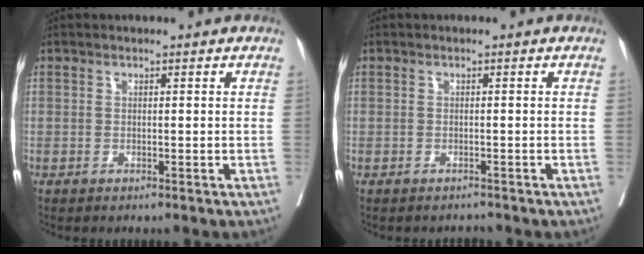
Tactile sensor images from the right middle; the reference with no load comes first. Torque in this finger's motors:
{"motor_torque": [0.04, -0.04, 0.00, -0.01]}